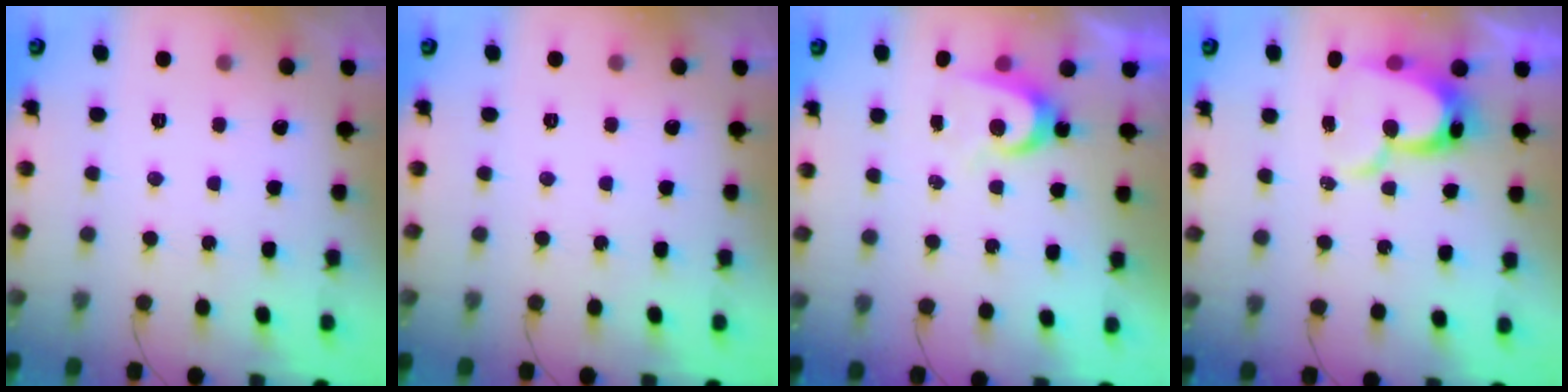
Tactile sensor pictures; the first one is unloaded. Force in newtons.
{"total": 0.0}
{"total": 5.1, "press": 5.0, "slide": 0.5}
{"total": 11.4, "press": 11.3, "slide": 1.4}